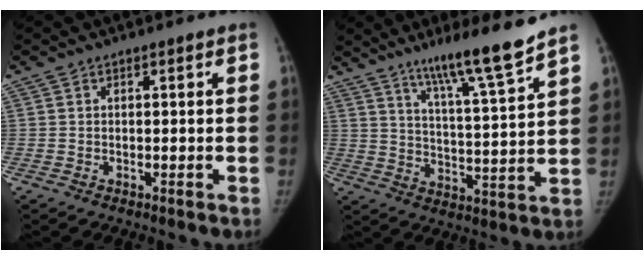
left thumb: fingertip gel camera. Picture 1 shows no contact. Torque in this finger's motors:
{"motor_torque": [0.30, -0.06, 0.88, -0.67, 0.06]}